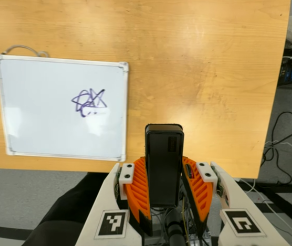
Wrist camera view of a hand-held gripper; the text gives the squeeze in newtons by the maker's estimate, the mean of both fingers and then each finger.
{"total": 3.8, "left": 2.3, "right": 5.4}